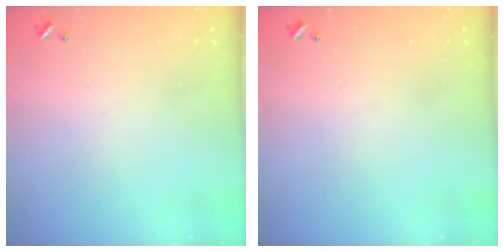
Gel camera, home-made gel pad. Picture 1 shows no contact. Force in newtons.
{"total": 0.0}